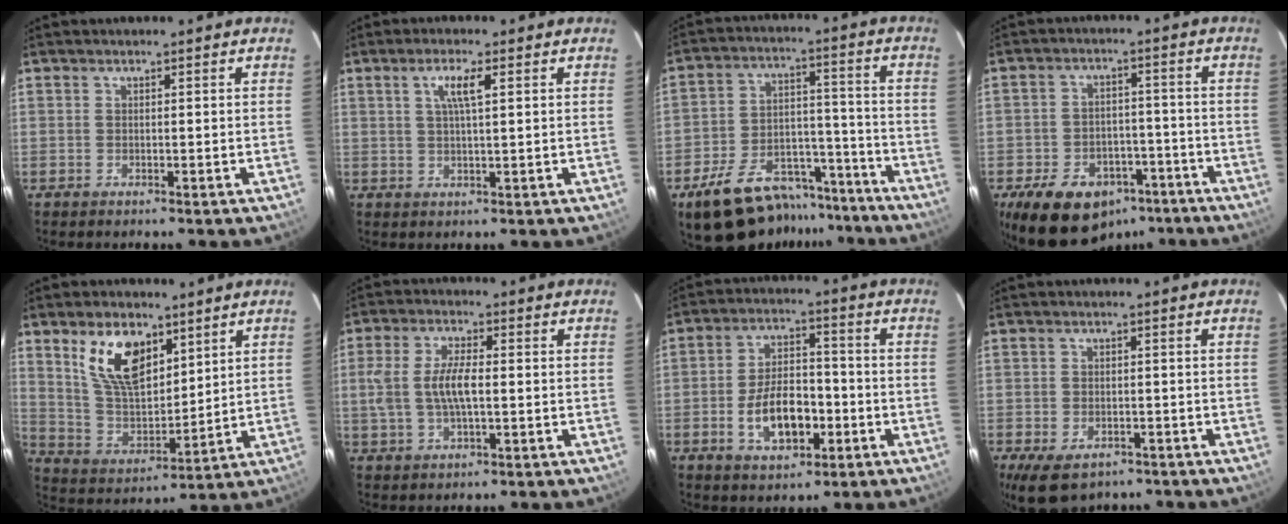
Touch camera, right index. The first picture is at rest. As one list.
[{"total": 4.0, "force": [1.5, 0.5, 3.7], "torque": [-0.071, 0.003, 0.027]}, {"total": 18.6, "force": [-14.7, 9.0, 7.0], "torque": [-0.147, 0.042, -0.204]}, {"total": 17.1, "force": [-10.9, 10.6, 7.9], "torque": [-0.177, 0.017, -0.141]}, {"total": 13.5, "force": [7.3, 7.1, 8.9], "torque": [-0.169, 0.008, 0.151]}, {"total": 7.5, "force": [-0.3, 3.1, 6.8], "torque": [-0.138, 0.008, -0.002]}, {"total": 10.7, "force": [-3.5, 5.8, 8.3], "torque": [-0.162, 0.016, -0.046]}, {"total": 8.0, "force": [-5.0, 4.6, 4.3], "torque": [-0.088, -0.017, -0.072]}]